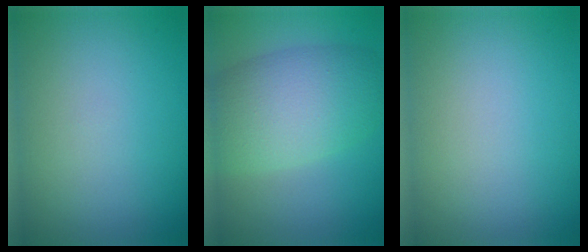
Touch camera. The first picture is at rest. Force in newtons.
{"total": 7.8, "press": 7.8, "slide": 0.1}
{"total": 0.0}